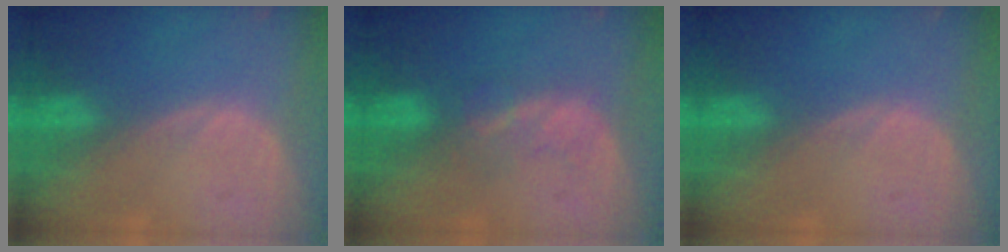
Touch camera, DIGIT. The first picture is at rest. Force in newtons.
{"total": 3.7, "press": 3.7, "slide": 0.5}
{"total": 0.0}